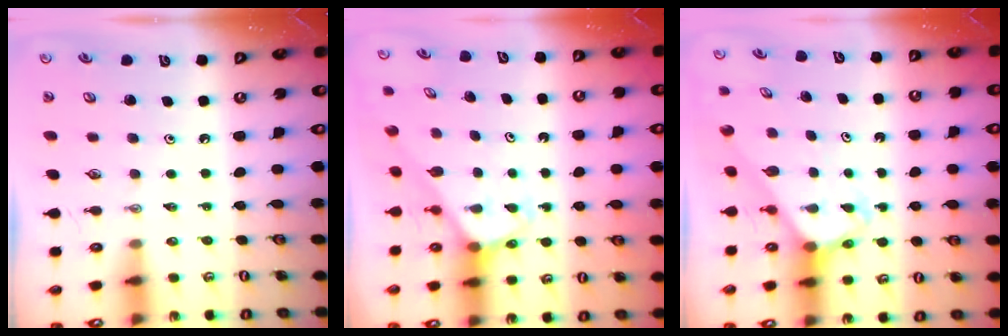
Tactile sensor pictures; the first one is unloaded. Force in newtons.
{"total": 2.8, "press": 2.8, "slide": 0.1}
{"total": 2.8, "press": 2.8, "slide": 0.2}